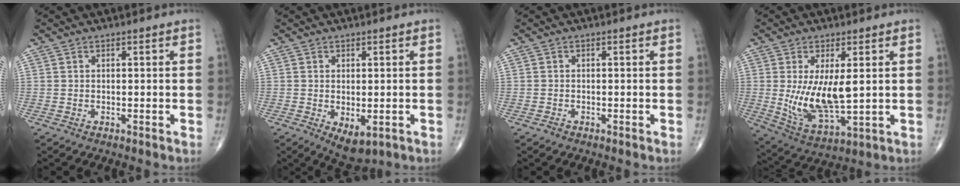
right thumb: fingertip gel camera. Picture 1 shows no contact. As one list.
[{"total": 5.3, "force": [-1.5, 2.7, 4.3], "torque": [-0.061, -0.009, -0.009]}, {"total": 0.6, "force": [-0.5, 0.4, 0.1], "torque": [-0.003, 0.000, -0.013]}, {"total": 12.5, "force": [0.9, 5.2, 11.4], "torque": [-0.208, -0.025, 0.033]}]